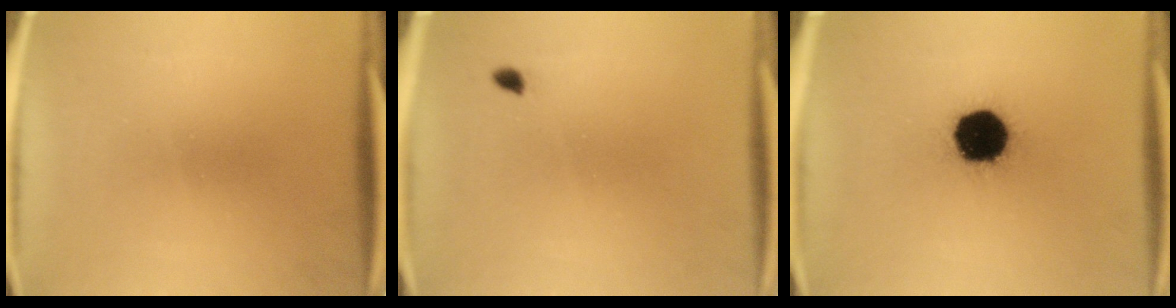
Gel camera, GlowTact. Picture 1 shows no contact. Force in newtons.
{"total": 0.9}
{"total": 17.3}